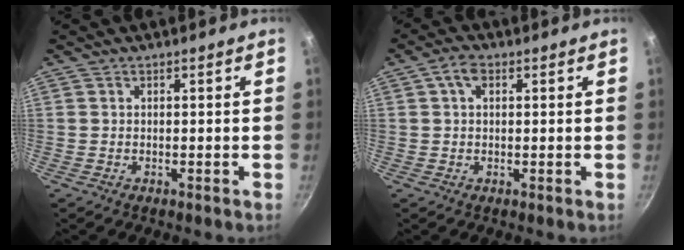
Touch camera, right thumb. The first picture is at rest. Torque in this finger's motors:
{"motor_torque": [-0.66, 0.62, 0.01, 0.58, 0.00]}